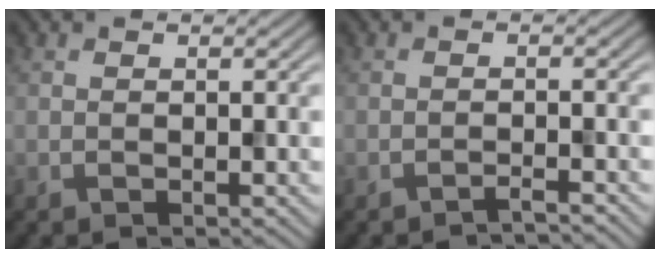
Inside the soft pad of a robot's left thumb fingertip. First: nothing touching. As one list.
[{"total": 1.6, "force": [-1.5, 0.0, 0.6], "torque": [-0.006, 0.003, -0.032]}]